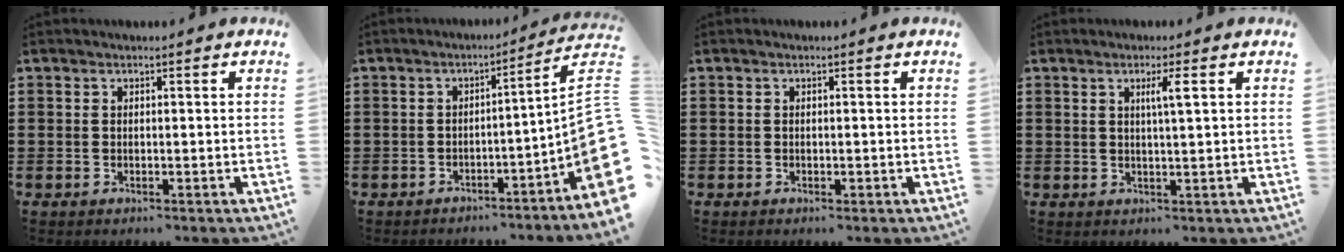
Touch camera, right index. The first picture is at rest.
{"total": 6.5, "force": [-2.1, 0.5, 6.1], "torque": [-0.085, -0.028, -0.040]}
{"total": 0.0}
{"total": 2.7, "force": [0.9, 0.1, 2.6], "torque": [-0.051, 0.001, 0.012]}